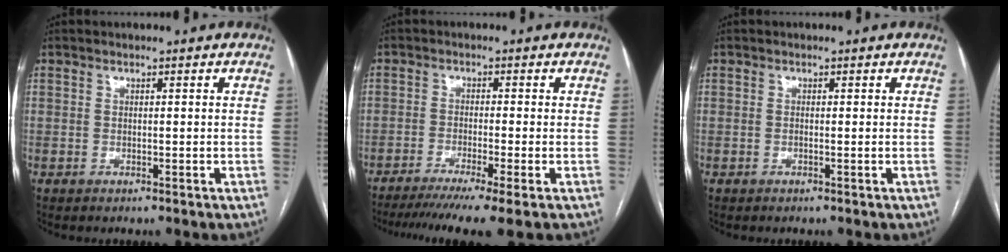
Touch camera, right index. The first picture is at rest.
{"total": 9.9, "force": [-7.4, -0.8, 6.5], "torque": [-0.096, -0.020, -0.113]}
{"total": 0.0}